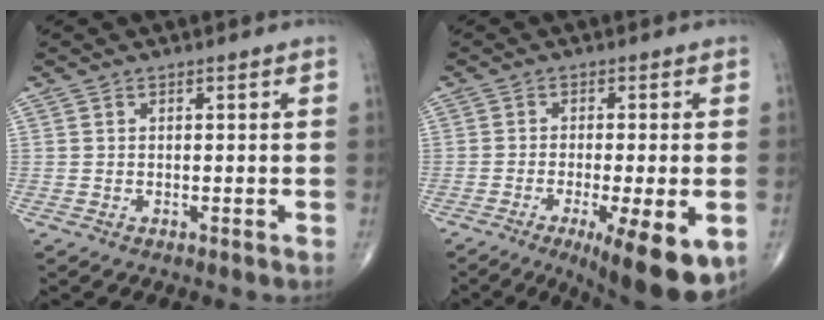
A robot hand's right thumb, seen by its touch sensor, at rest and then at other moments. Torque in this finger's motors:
{"motor_torque": [0.19, 0.53, 0.19, -0.12, 0.26]}